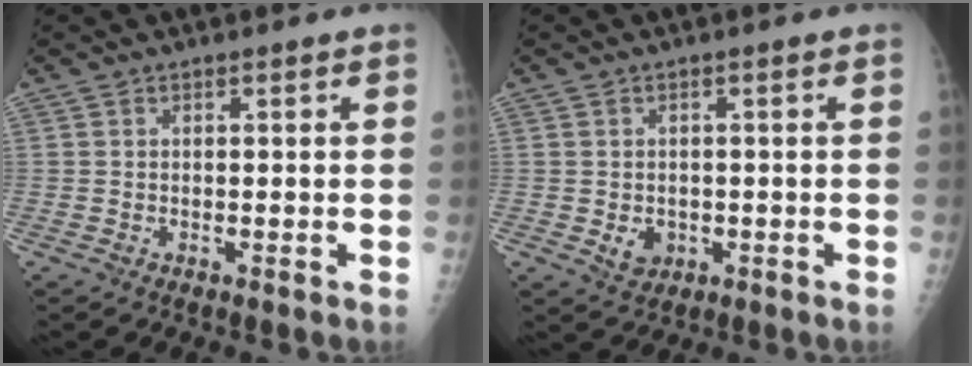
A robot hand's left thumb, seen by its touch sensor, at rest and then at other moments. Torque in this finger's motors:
{"motor_torque": [-0.16, 0.13, 0.10, 0.00, 0.01]}